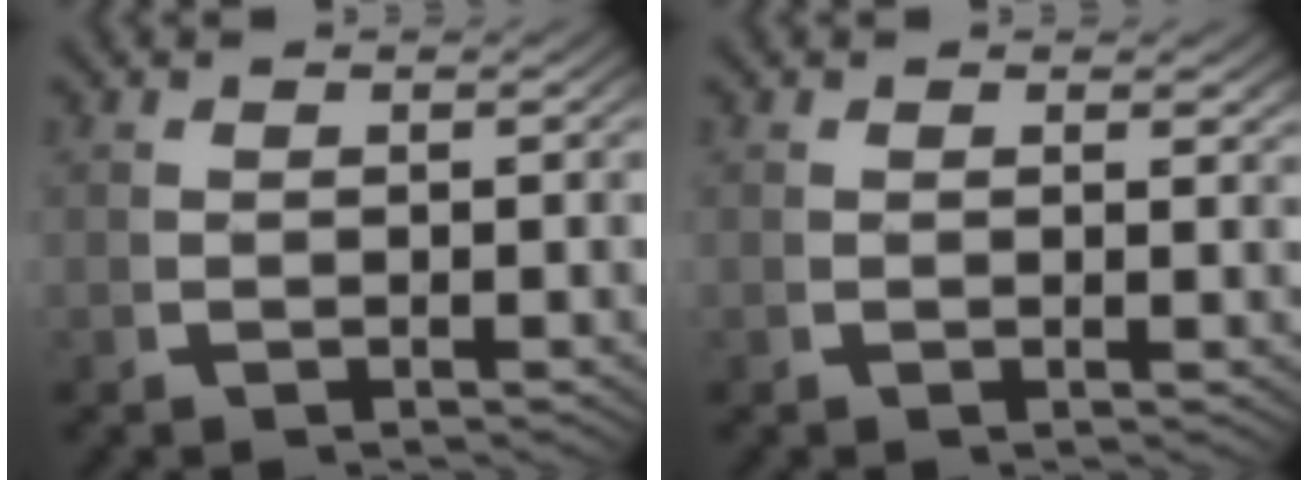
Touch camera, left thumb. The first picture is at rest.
{"total": 0.8, "force": [0.6, 0.3, 0.3], "torque": [-0.002, -0.005, 0.008]}